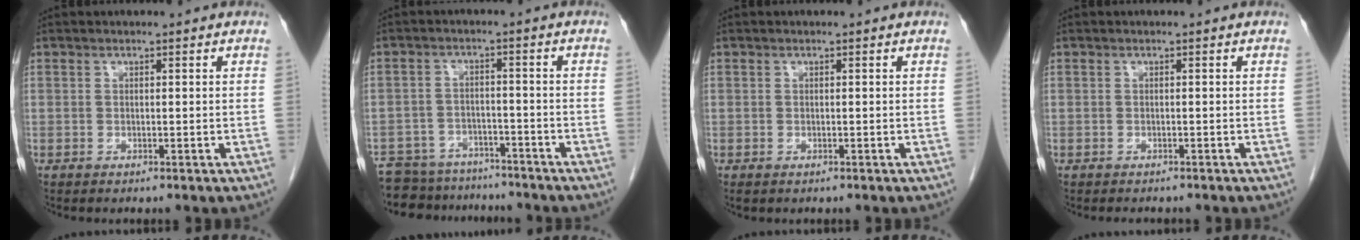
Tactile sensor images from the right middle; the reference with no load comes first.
{"total": 12.8, "force": [-11.5, 5.1, 2.4], "torque": [-0.050, 0.010, -0.157]}
{"total": 0.6, "force": [-0.3, 0.3, 0.3], "torque": [-0.007, 0.000, -0.002]}
{"total": 2.2, "force": [-1.9, 0.8, 0.6], "torque": [-0.010, -0.004, -0.021]}